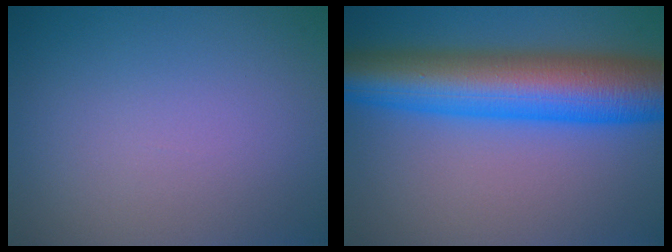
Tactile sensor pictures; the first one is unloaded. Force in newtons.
{"total": 11.6, "press": 11.6, "slide": 0.1}